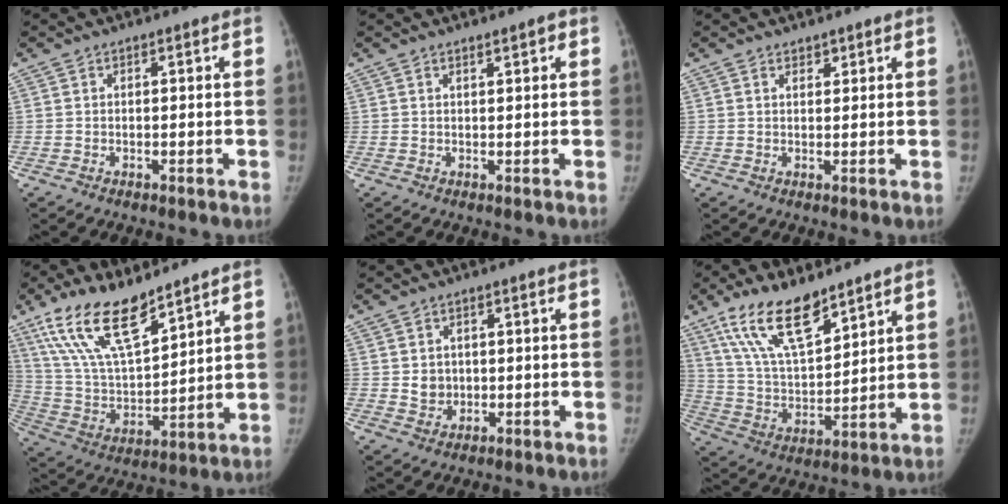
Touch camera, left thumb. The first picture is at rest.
{"total": 1.4, "force": [1.0, 0.4, 0.9], "torque": [-0.009, -0.004, 0.014]}
{"total": 1.6, "force": [1.3, 0.9, 0.3], "torque": [0.009, -0.008, 0.018]}
{"total": 18.0, "force": [12.3, 6.1, 11.6], "torque": [-0.192, -0.057, 0.244]}
{"total": 3.5, "force": [0.4, 3.1, 1.5], "torque": [-0.008, -0.002, 0.014]}
{"total": 16.1, "force": [11.1, 6.0, 10.0], "torque": [-0.154, -0.056, 0.218]}